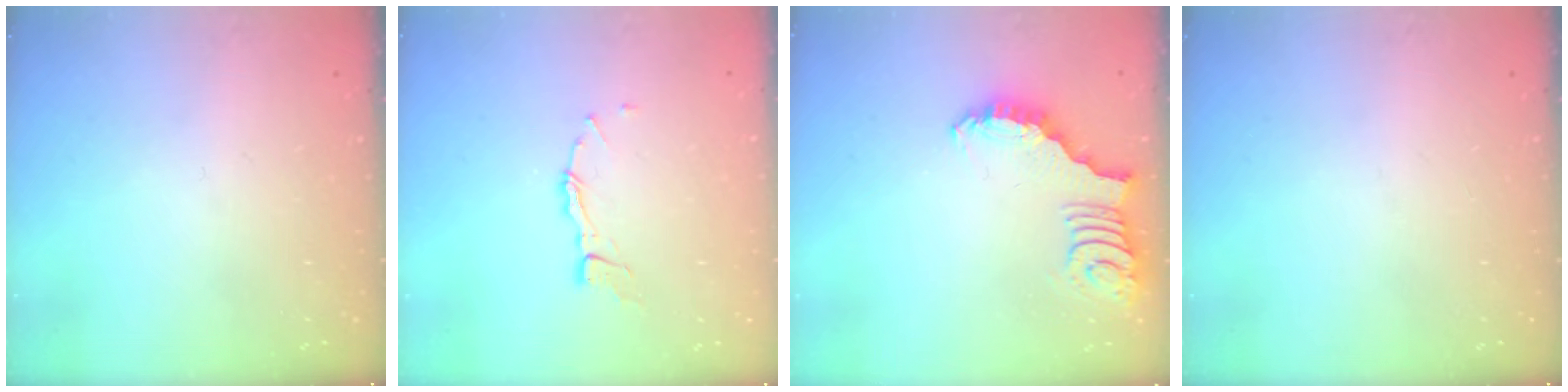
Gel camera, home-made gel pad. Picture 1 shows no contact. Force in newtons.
{"total": 5.1, "press": 5.1, "slide": 0.2}
{"total": 2.7, "press": 2.7, "slide": 0.5}
{"total": 0.0}